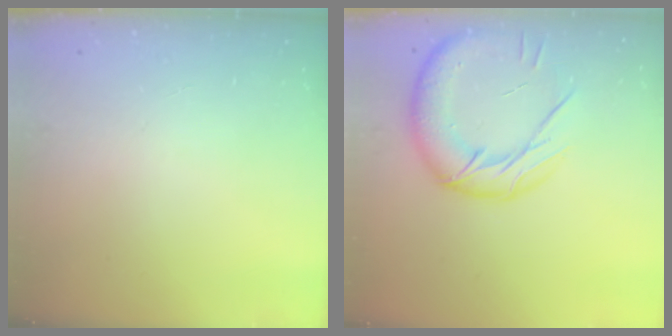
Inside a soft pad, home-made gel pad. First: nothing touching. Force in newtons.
{"total": 18.0, "press": 17.8, "slide": 2.5}